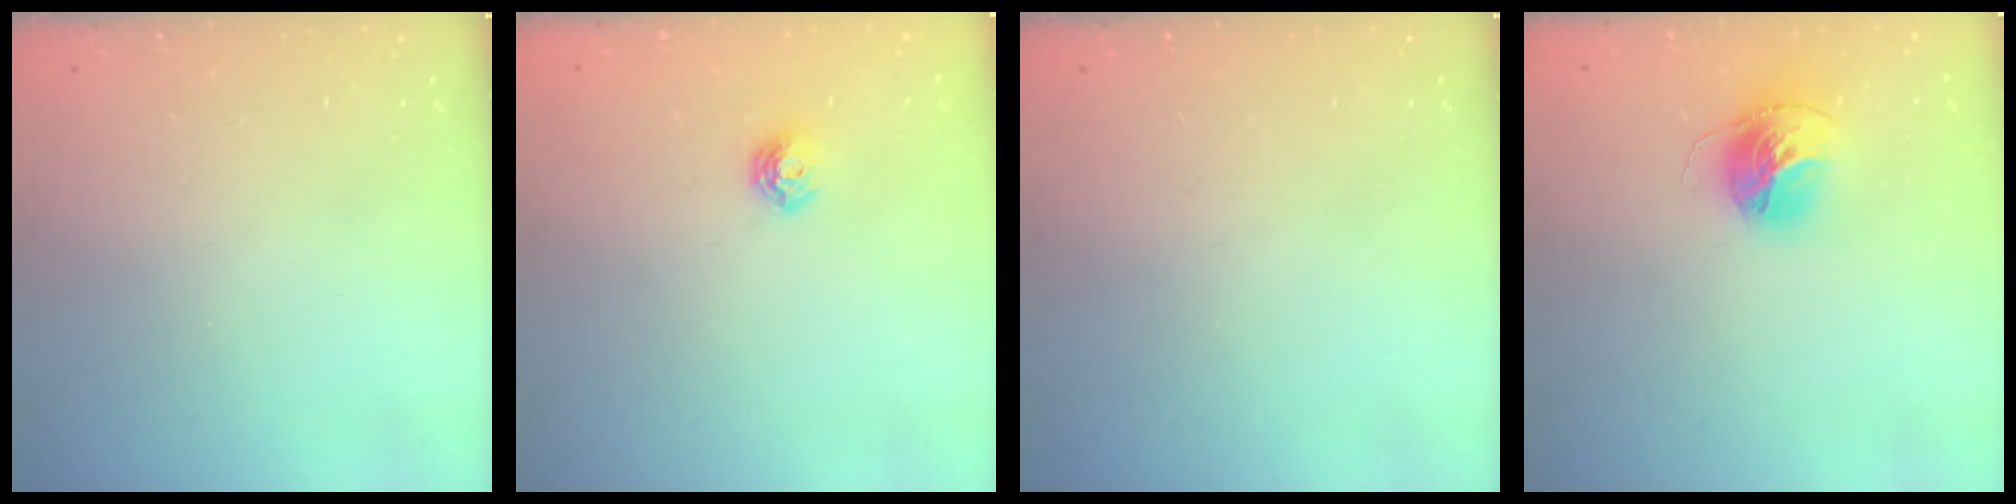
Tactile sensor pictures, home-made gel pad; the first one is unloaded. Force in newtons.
{"total": 5.2, "press": 5.2, "slide": 0.5}
{"total": 0.0}
{"total": 13.9, "press": 13.8, "slide": 1.4}